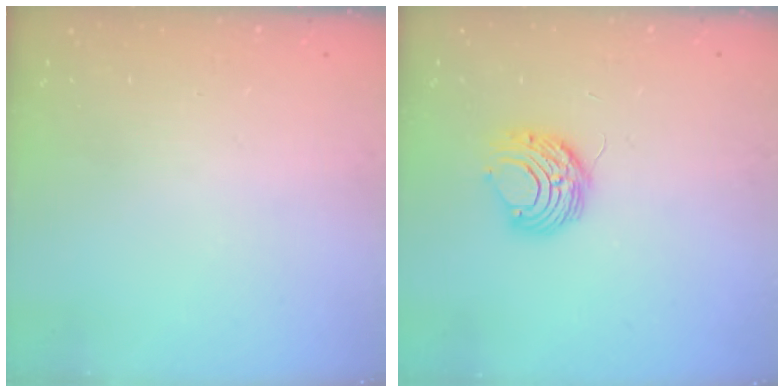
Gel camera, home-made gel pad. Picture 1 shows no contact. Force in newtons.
{"total": 9.2, "press": 9.1, "slide": 0.8}